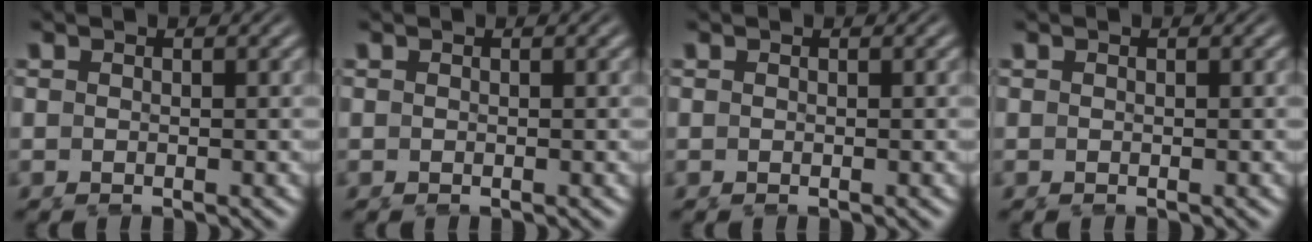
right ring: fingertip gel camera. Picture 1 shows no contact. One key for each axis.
{"total": 0.0}
{"total": 0.0}
{"total": 0.0}